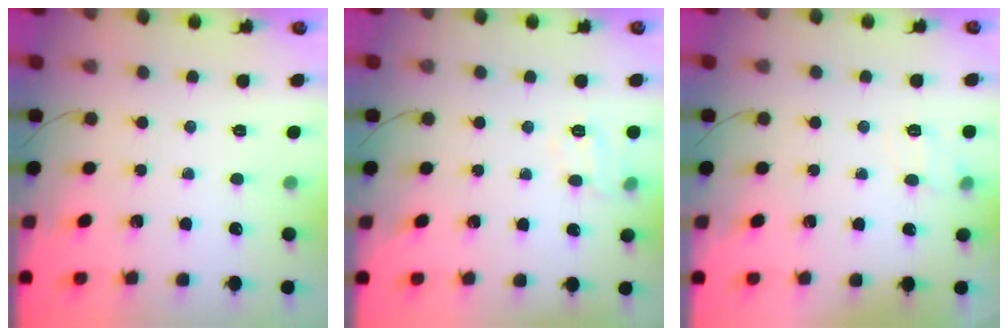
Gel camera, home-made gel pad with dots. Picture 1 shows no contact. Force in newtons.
{"total": 8.1, "press": 8.1, "slide": 0.9}
{"total": 5.5, "press": 5.2, "slide": 1.8}